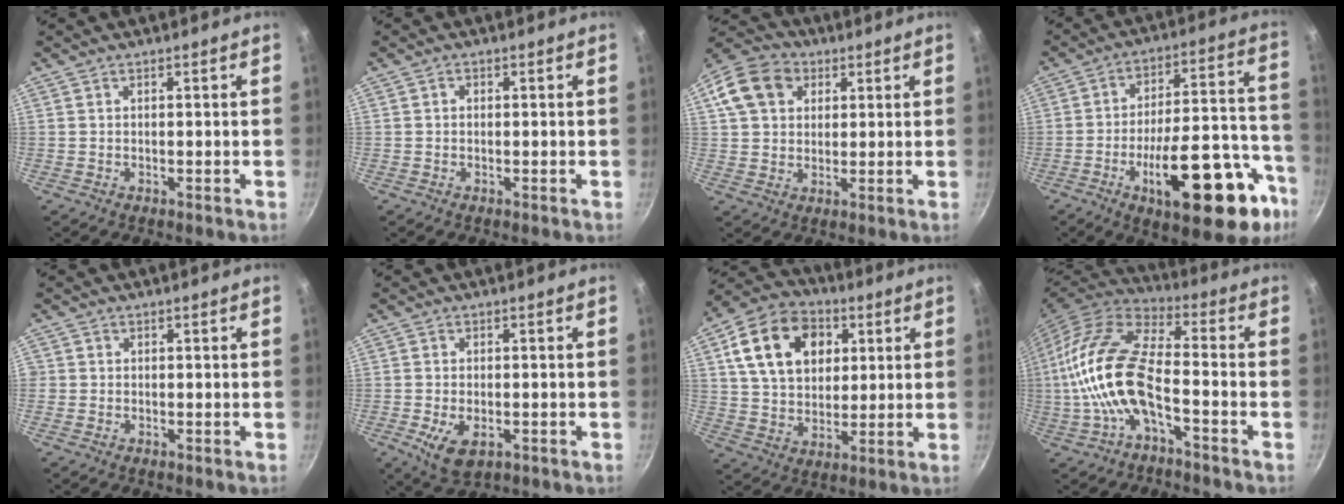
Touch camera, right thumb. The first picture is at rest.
{"total": 0.8, "force": [0.0, 0.7, 0.3], "torque": [-0.005, 0.004, -0.001]}
{"total": 12.0, "force": [3.9, 9.5, 6.1], "torque": [-0.093, 0.016, 0.055]}
{"total": 24.9, "force": [-11.3, 9.9, 19.8], "torque": [-0.243, 0.062, -0.158]}
{"total": 1.0, "force": [-0.1, 1.0, 0.1], "torque": [0.003, 0.003, -0.005]}
{"total": 6.6, "force": [-2.1, 3.7, 5.0], "torque": [-0.085, -0.008, -0.029]}
{"total": 17.8, "force": [5.5, 13.0, 10.9], "torque": [-0.164, 0.003, 0.087]}
{"total": 16.2, "force": [-4.0, 6.9, 14.1], "torque": [-0.280, 0.036, -0.090]}